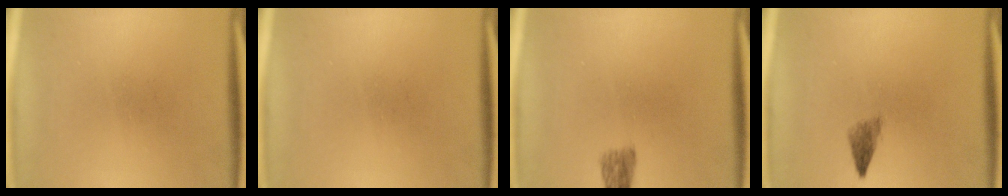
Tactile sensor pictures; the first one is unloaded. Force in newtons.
{"total": 0.0}
{"total": 2.5}
{"total": 1.9}